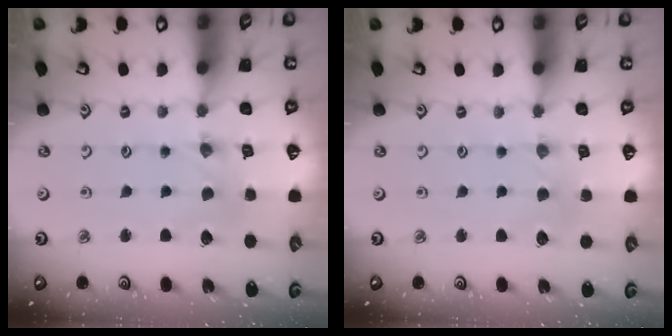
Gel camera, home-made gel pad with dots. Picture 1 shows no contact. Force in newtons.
{"total": 2.4, "press": 2.4, "slide": 0.5}